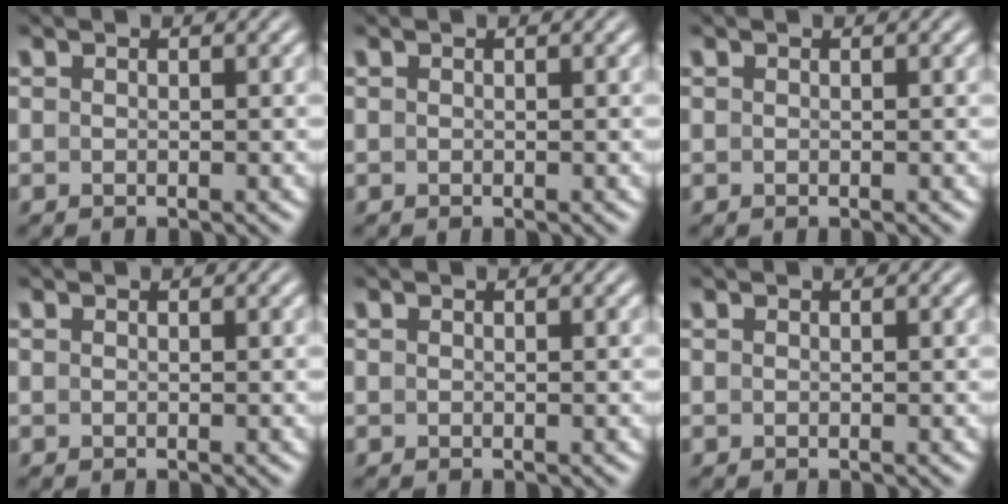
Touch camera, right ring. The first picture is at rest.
{"total": 0.0}
{"total": 0.0}
{"total": 0.0}
{"total": 0.0}
{"total": 0.0}